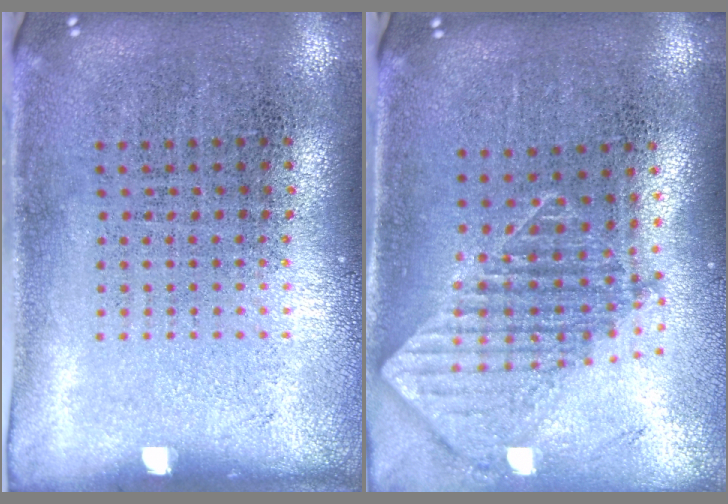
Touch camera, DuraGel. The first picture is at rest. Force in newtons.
{"total": 1.8, "press": 1.4, "slide": 1.2}